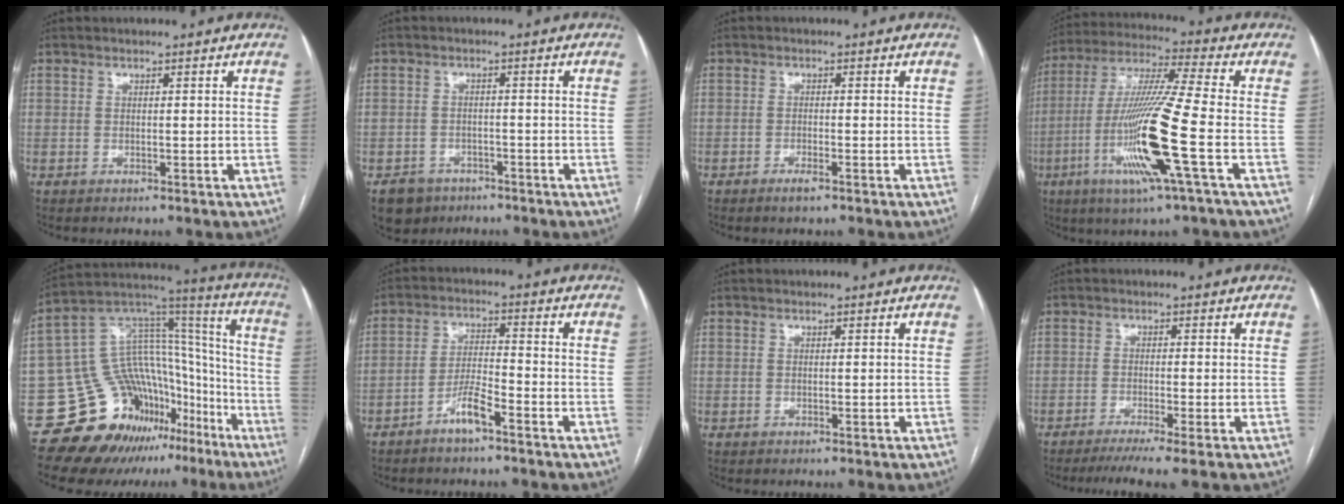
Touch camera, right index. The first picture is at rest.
{"total": 5.0, "force": [-3.2, 3.7, 0.6], "torque": [-0.012, 0.006, -0.050]}
{"total": 1.8, "force": [-1.3, 0.3, 1.3], "torque": [-0.026, -0.002, -0.021]}
{"total": 16.8, "force": [-5.0, -0.9, 16.0], "torque": [-0.326, -0.018, -0.103]}
{"total": 22.4, "force": [-15.2, 12.9, 10.2], "torque": [-0.127, 0.089, -0.229]}
{"total": 5.0, "force": [-3.4, 0.7, 3.6], "torque": [-0.074, 0.006, -0.066]}
{"total": 0.0}
{"total": 5.7, "force": [-4.3, -0.9, 3.7], "torque": [-0.053, -0.011, -0.069]}